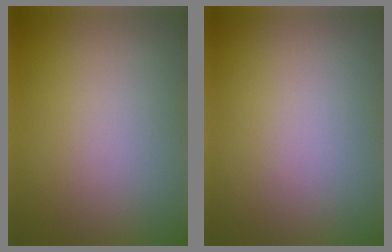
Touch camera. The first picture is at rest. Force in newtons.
{"total": 0.0}